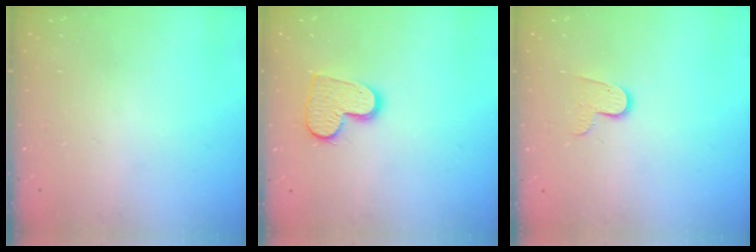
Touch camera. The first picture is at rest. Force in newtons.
{"total": 12.0, "press": 11.9, "slide": 0.8}
{"total": 7.2, "press": 7.2, "slide": 0.3}